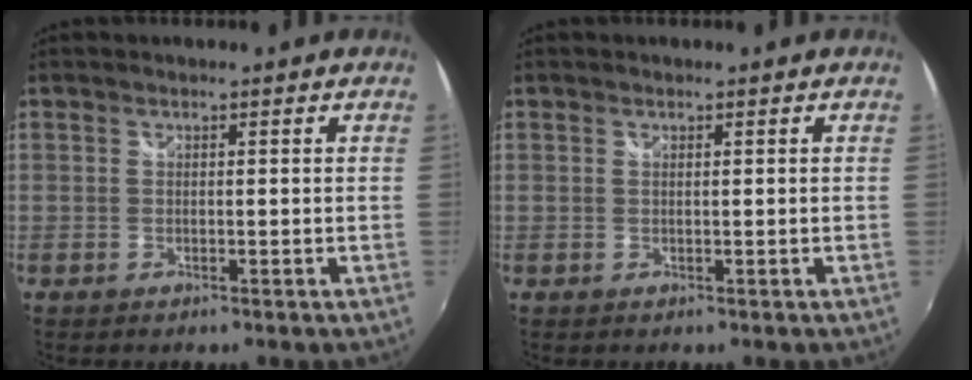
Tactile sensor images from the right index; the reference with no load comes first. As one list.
[{"total": 0.0}]